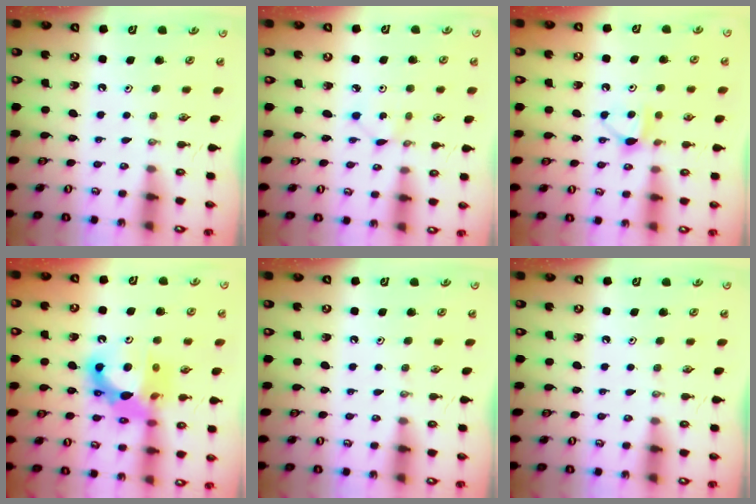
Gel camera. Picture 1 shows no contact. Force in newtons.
{"total": 1.2, "press": 1.2, "slide": 0.2}
{"total": 6.8, "press": 6.7, "slide": 0.9}
{"total": 13.9, "press": 13.7, "slide": 1.9}
{"total": 0.0}
{"total": 0.0}